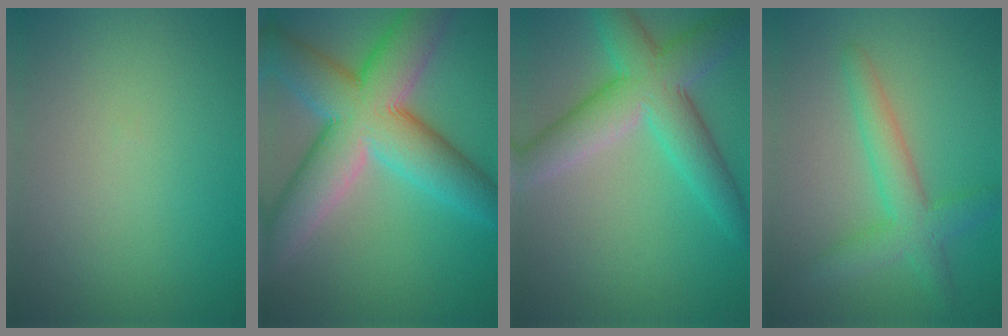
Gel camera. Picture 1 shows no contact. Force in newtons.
{"total": 12.0, "press": 12.0, "slide": 0.7}
{"total": 7.3, "press": 7.3, "slide": 0.3}
{"total": 4.1, "press": 4.1, "slide": 0.1}